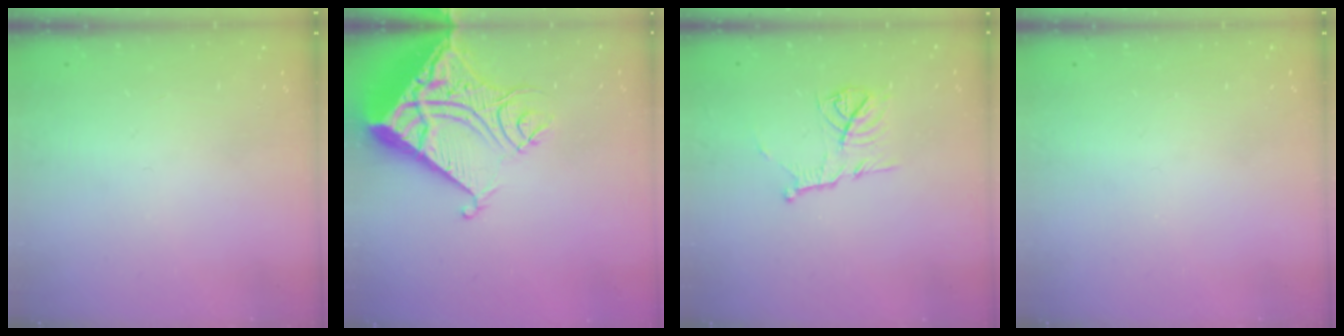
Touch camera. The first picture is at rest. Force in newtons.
{"total": 19.5, "press": 19.4, "slide": 2.7}
{"total": 10.3, "press": 10.3, "slide": 0.1}
{"total": 0.0}